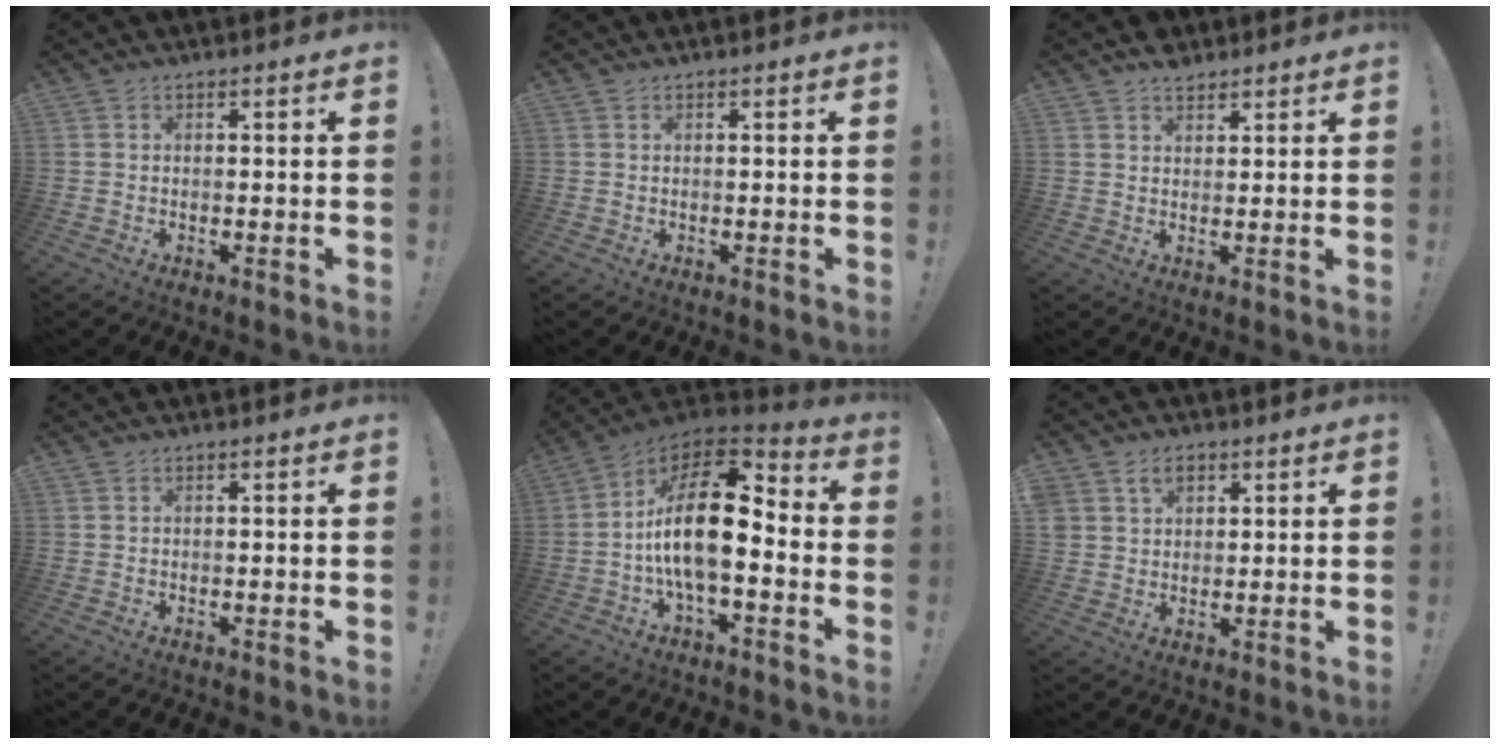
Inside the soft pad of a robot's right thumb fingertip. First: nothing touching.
{"total": 0.0}
{"total": 3.4, "force": [2.8, 1.9, 0.8], "torque": [-0.004, -0.017, 0.049]}
{"total": 0.0}
{"total": 18.5, "force": [-1.6, 7.9, 16.6], "torque": [-0.305, 0.016, -0.025]}
{"total": 4.8, "force": [2.2, 4.1, 1.1], "torque": [-0.015, -0.009, 0.042]}